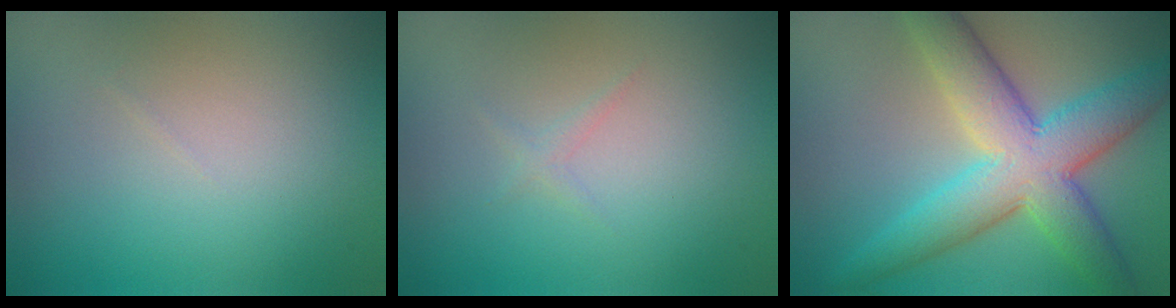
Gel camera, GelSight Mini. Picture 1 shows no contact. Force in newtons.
{"total": 0.6, "press": 0.6, "slide": 0.1}
{"total": 8.7, "press": 8.7, "slide": 0.2}